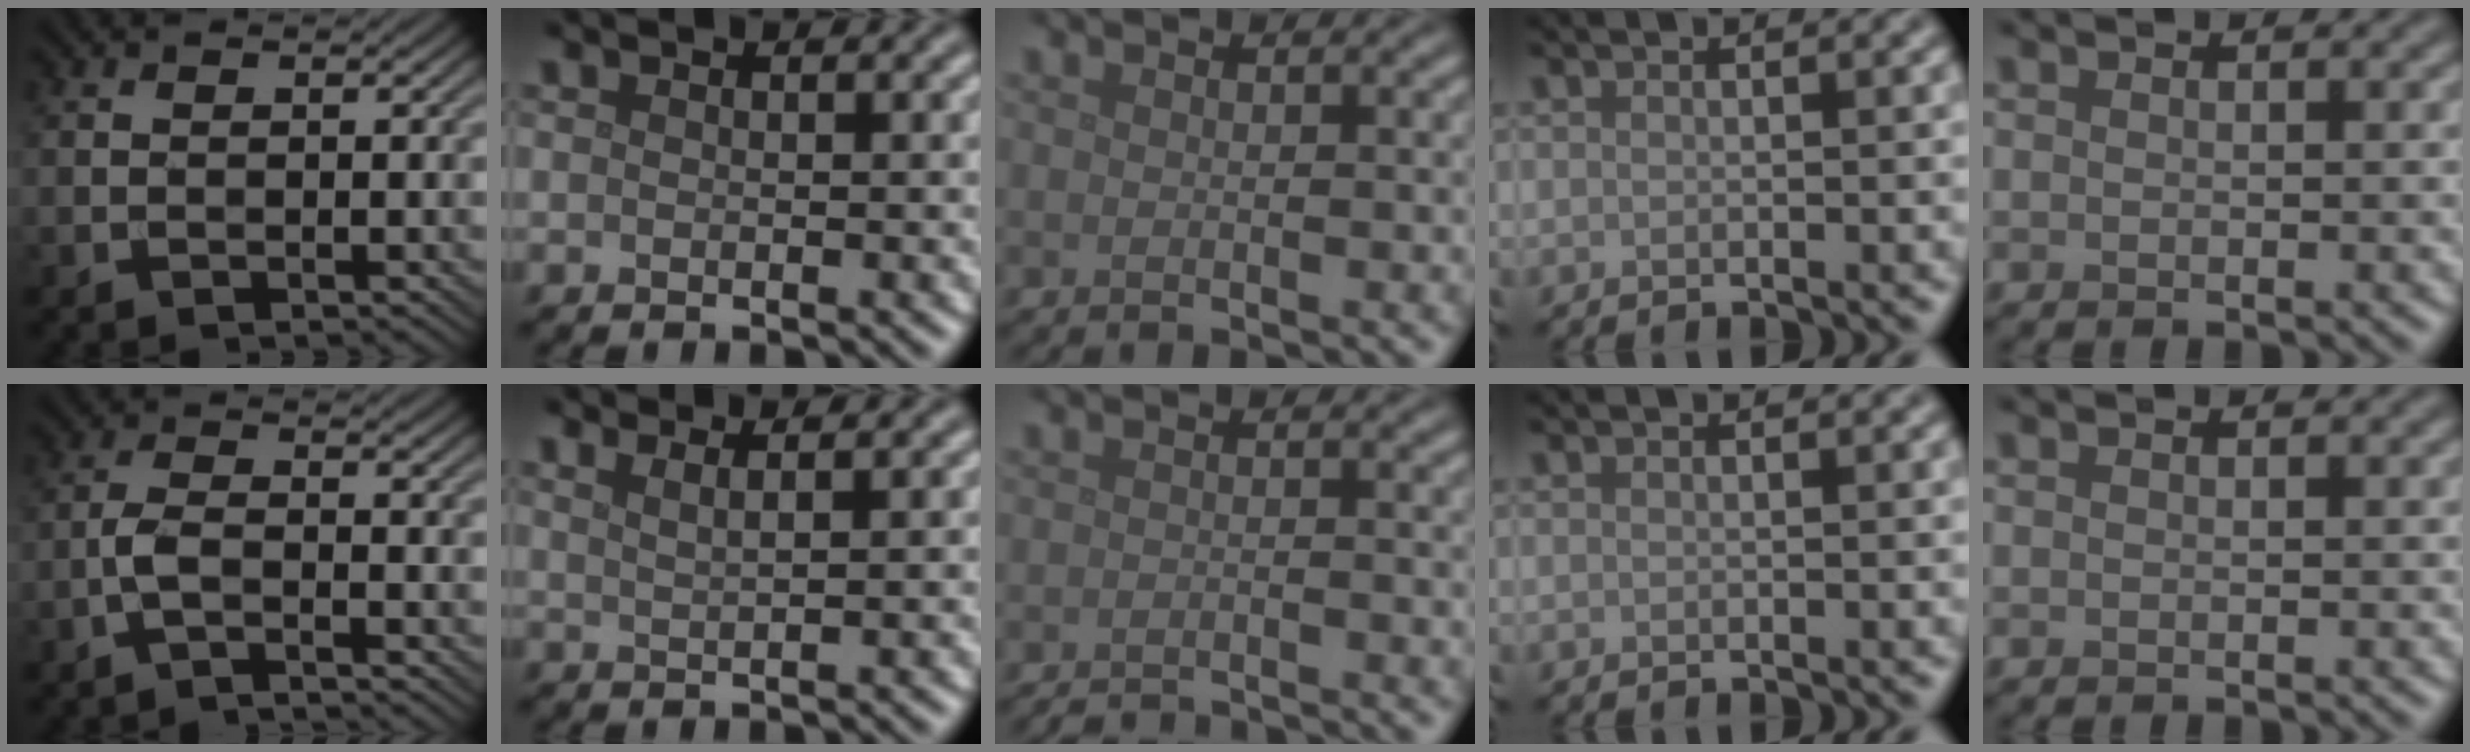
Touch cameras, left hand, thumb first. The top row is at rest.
{"thumb": {"total": 2.9, "force": [-1.7, 0.7, 2.2], "torque": [-0.051, 0.005, -0.043]}, "index": {"total": 2.9, "force": [2.0, 1.2, 1.7], "torque": [-0.004, 0.012, 0.000]}, "middle": {"total": 3.4, "force": [-3.2, 0.4, 0.8], "torque": [-0.013, 0.000, -0.049]}}